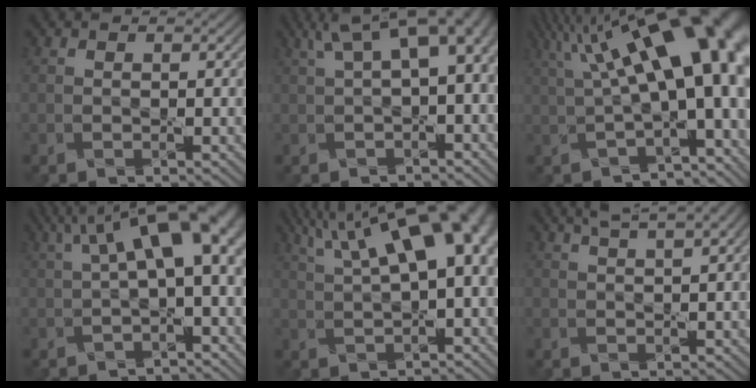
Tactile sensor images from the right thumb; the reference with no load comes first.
{"total": 8.2, "force": [2.2, 2.9, 7.3], "torque": [-0.120, 0.022, 0.040]}
{"total": 18.4, "force": [4.0, 6.3, 16.8], "torque": [-0.233, 0.027, 0.077]}
{"total": 10.9, "force": [2.5, 4.1, 9.8], "torque": [-0.148, 0.015, 0.041]}
{"total": 14.6, "force": [5.3, 5.5, 12.4], "torque": [-0.181, 0.032, 0.076]}
{"total": 5.2, "force": [3.1, 1.0, 4.0], "torque": [-0.060, 0.020, 0.030]}